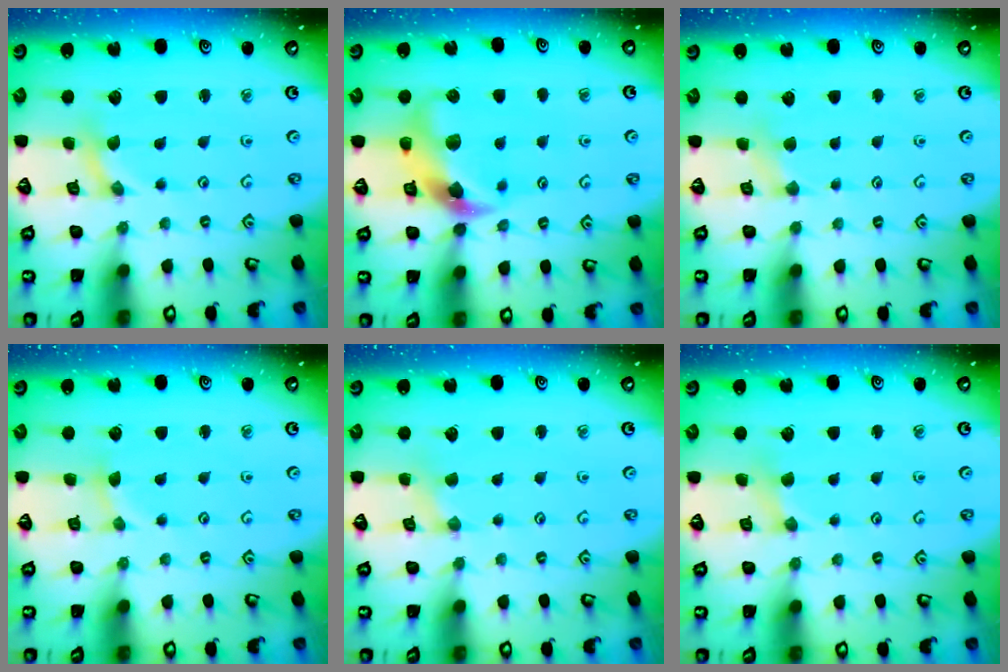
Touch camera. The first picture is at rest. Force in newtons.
{"total": 11.2, "press": 11.1, "slide": 1.7}
{"total": 2.9, "press": 2.9, "slide": 0.3}
{"total": 2.3, "press": 2.3, "slide": 0.3}
{"total": 0.6, "press": 0.6, "slide": 0.1}
{"total": 2.3, "press": 2.3, "slide": 0.3}